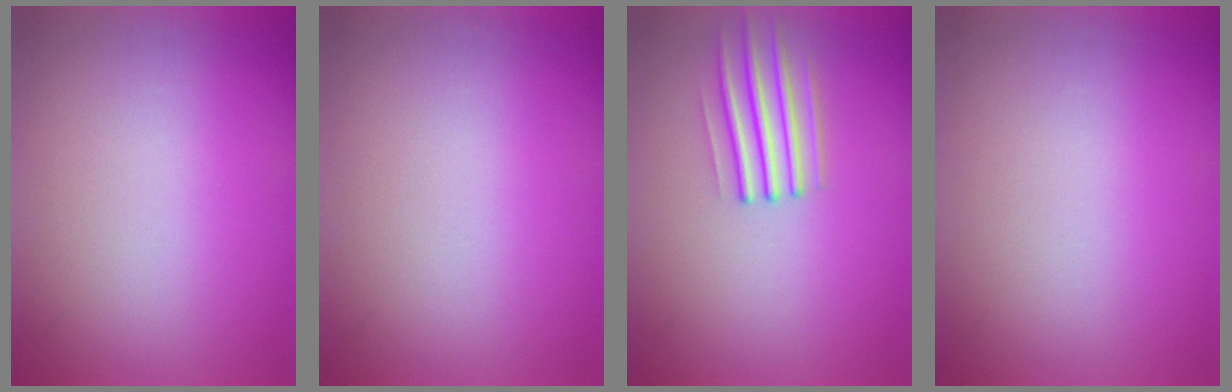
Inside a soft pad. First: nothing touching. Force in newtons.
{"total": 0.0}
{"total": 2.1}
{"total": 0.0}